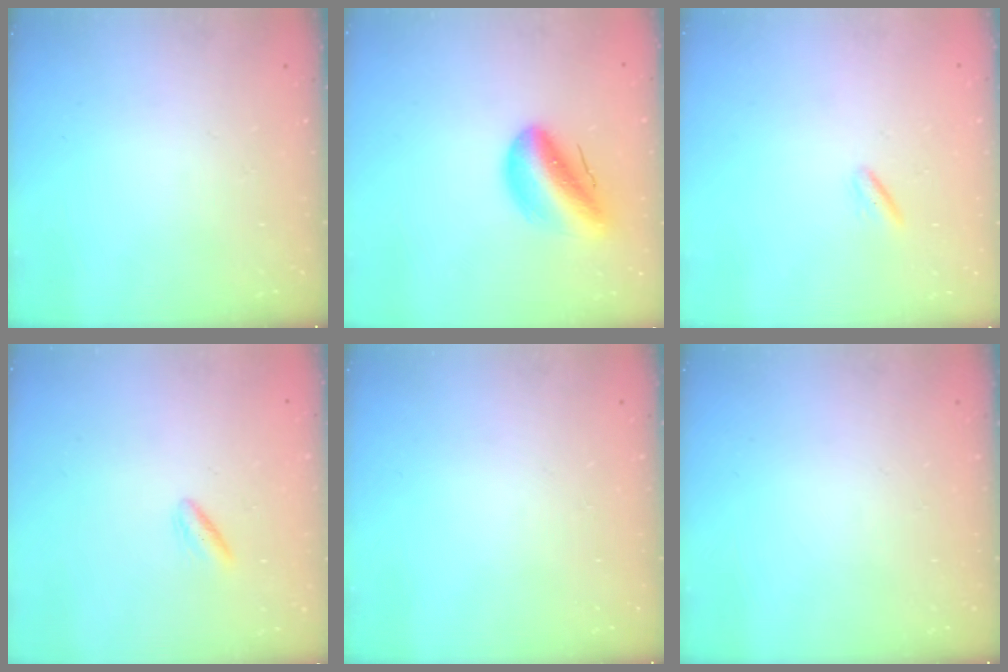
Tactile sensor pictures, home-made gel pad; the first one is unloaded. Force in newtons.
{"total": 12.5, "press": 12.0, "slide": 3.4}
{"total": 2.1, "press": 2.0, "slide": 0.8}
{"total": 2.7, "press": 2.5, "slide": 1.2}
{"total": 0.0}
{"total": 0.0}